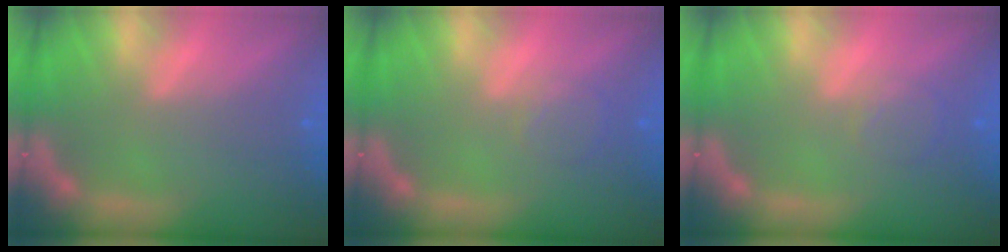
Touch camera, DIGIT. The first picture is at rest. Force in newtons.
{"total": 2.0}
{"total": 2.0}